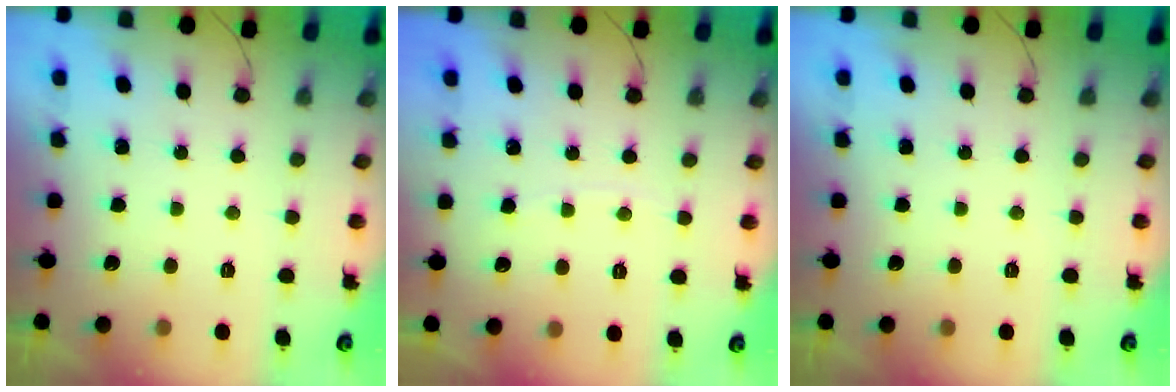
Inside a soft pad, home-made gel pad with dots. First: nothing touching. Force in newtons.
{"total": 3.1, "press": 3.1, "slide": 0.6}
{"total": 0.0}